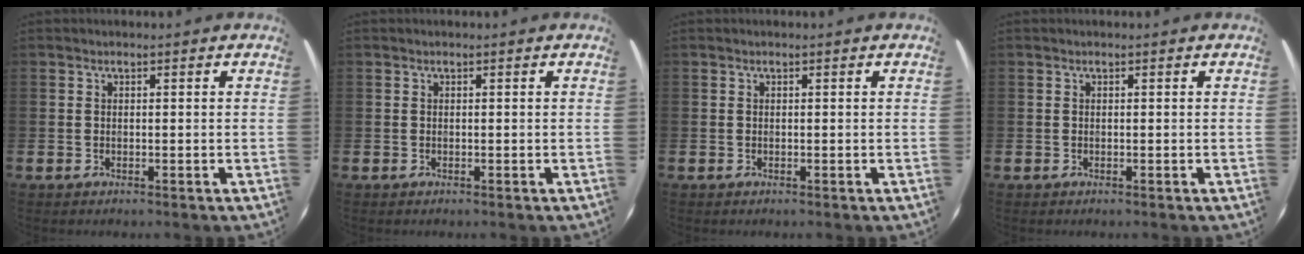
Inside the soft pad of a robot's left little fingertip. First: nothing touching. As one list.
[{"total": 0.0}, {"total": 0.0}, {"total": 0.0}]